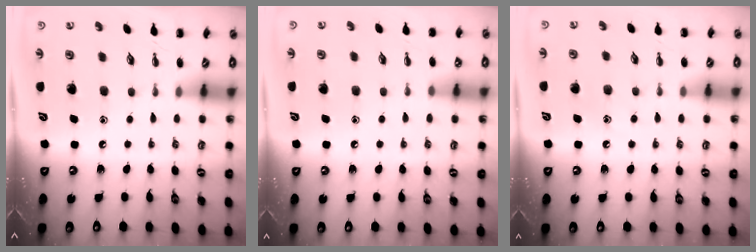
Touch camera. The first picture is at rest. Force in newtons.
{"total": 5.6, "press": 5.3, "slide": 1.7}
{"total": 6.7, "press": 6.5, "slide": 1.3}